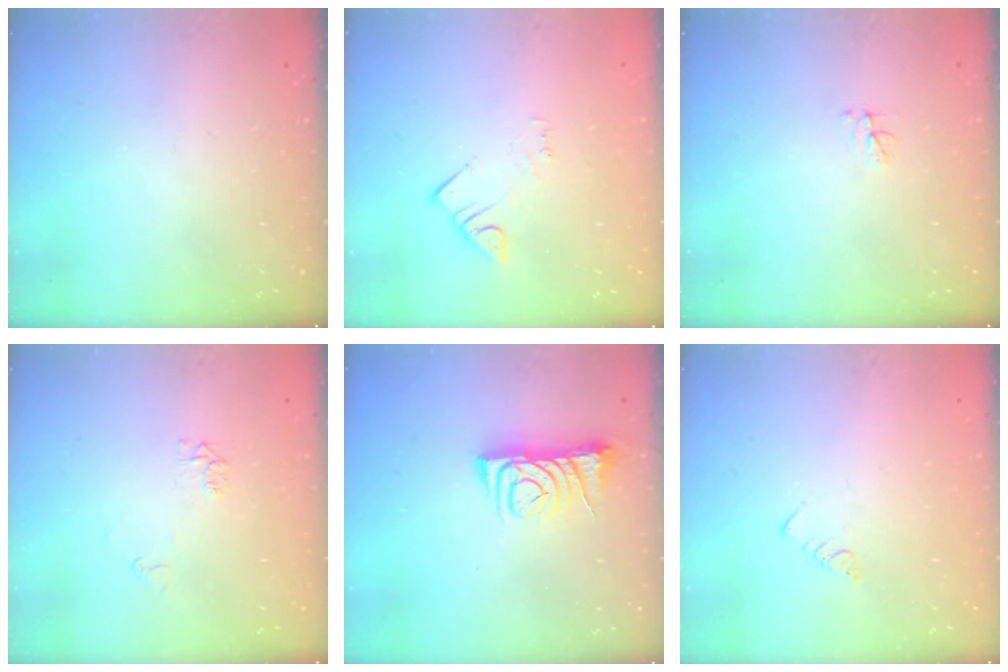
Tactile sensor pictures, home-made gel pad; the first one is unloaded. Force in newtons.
{"total": 3.0, "press": 3.0, "slide": 0.3}
{"total": 2.9, "press": 2.9, "slide": 0.4}
{"total": 5.6, "press": 5.5, "slide": 0.6}
{"total": 6.7, "press": 6.7, "slide": 0.4}
{"total": 2.7, "press": 2.7, "slide": 0.5}